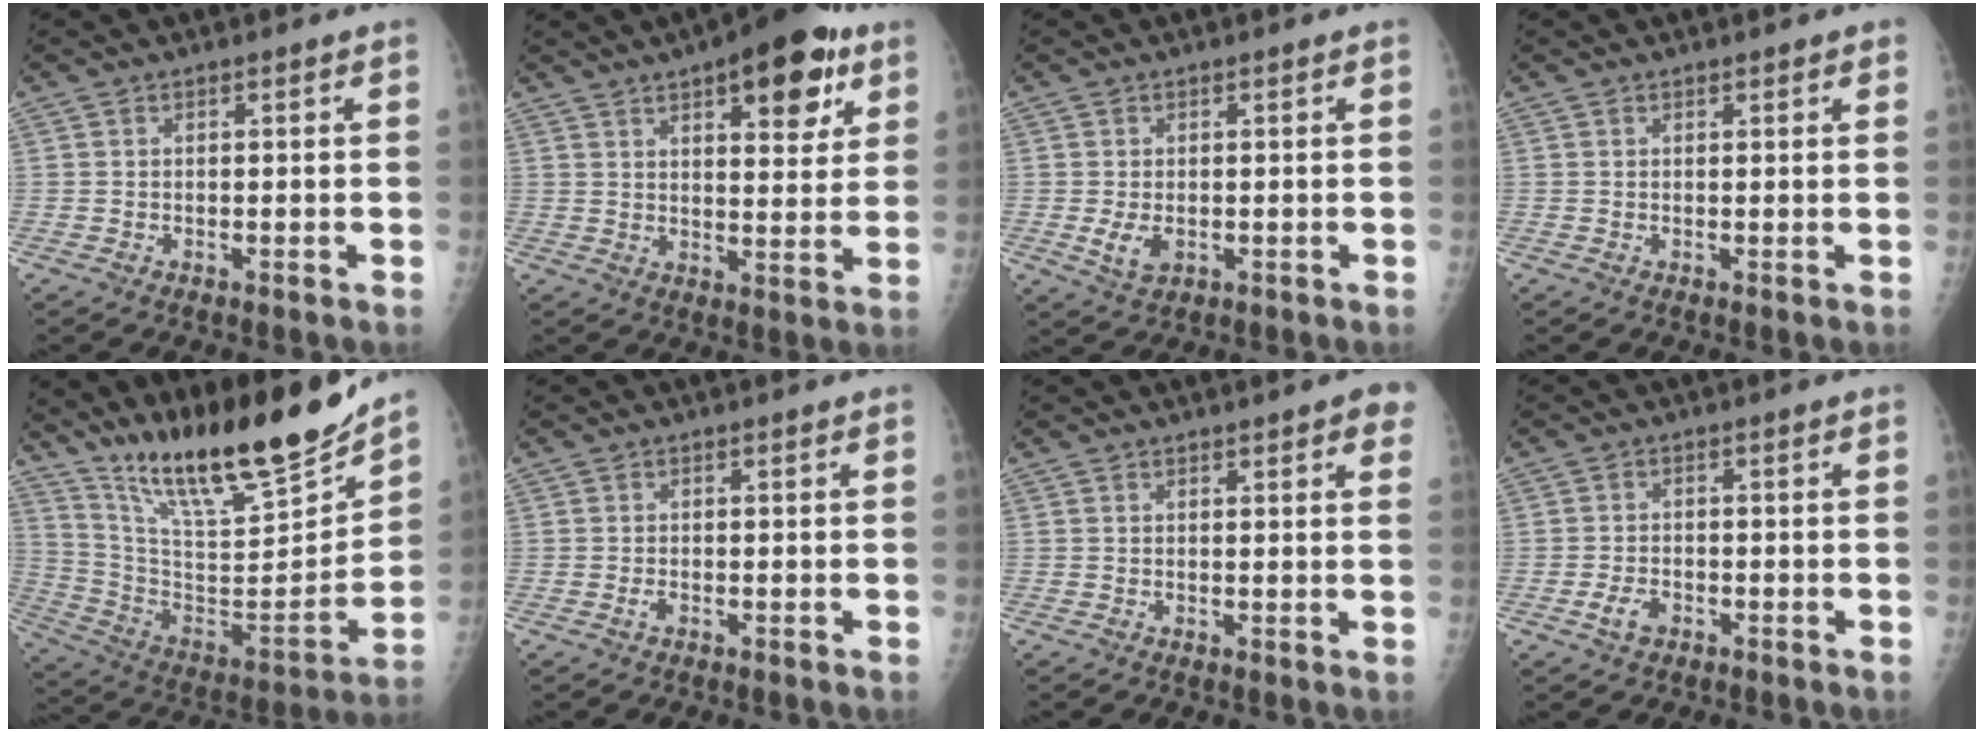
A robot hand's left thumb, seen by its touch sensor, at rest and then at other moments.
{"total": 15.2, "force": [8.0, 6.2, 11.4], "torque": [-0.114, -0.025, 0.108]}
{"total": 3.4, "force": [-0.4, 2.2, 2.6], "torque": [-0.047, -0.008, 0.000]}
{"total": 1.1, "force": [0.9, 0.5, 0.4], "torque": [0.005, -0.004, 0.007]}
{"total": 25.0, "force": [20.0, 4.8, 14.1], "torque": [-0.203, -0.105, 0.347]}
{"total": 0.8, "force": [-0.3, 0.4, 0.6], "torque": [-0.013, -0.001, -0.006]}
{"total": 5.3, "force": [3.2, 1.7, 3.8], "torque": [-0.022, -0.004, 0.033]}
{"total": 2.9, "force": [-1.4, 1.9, 1.7], "torque": [-0.033, 0.005, -0.024]}